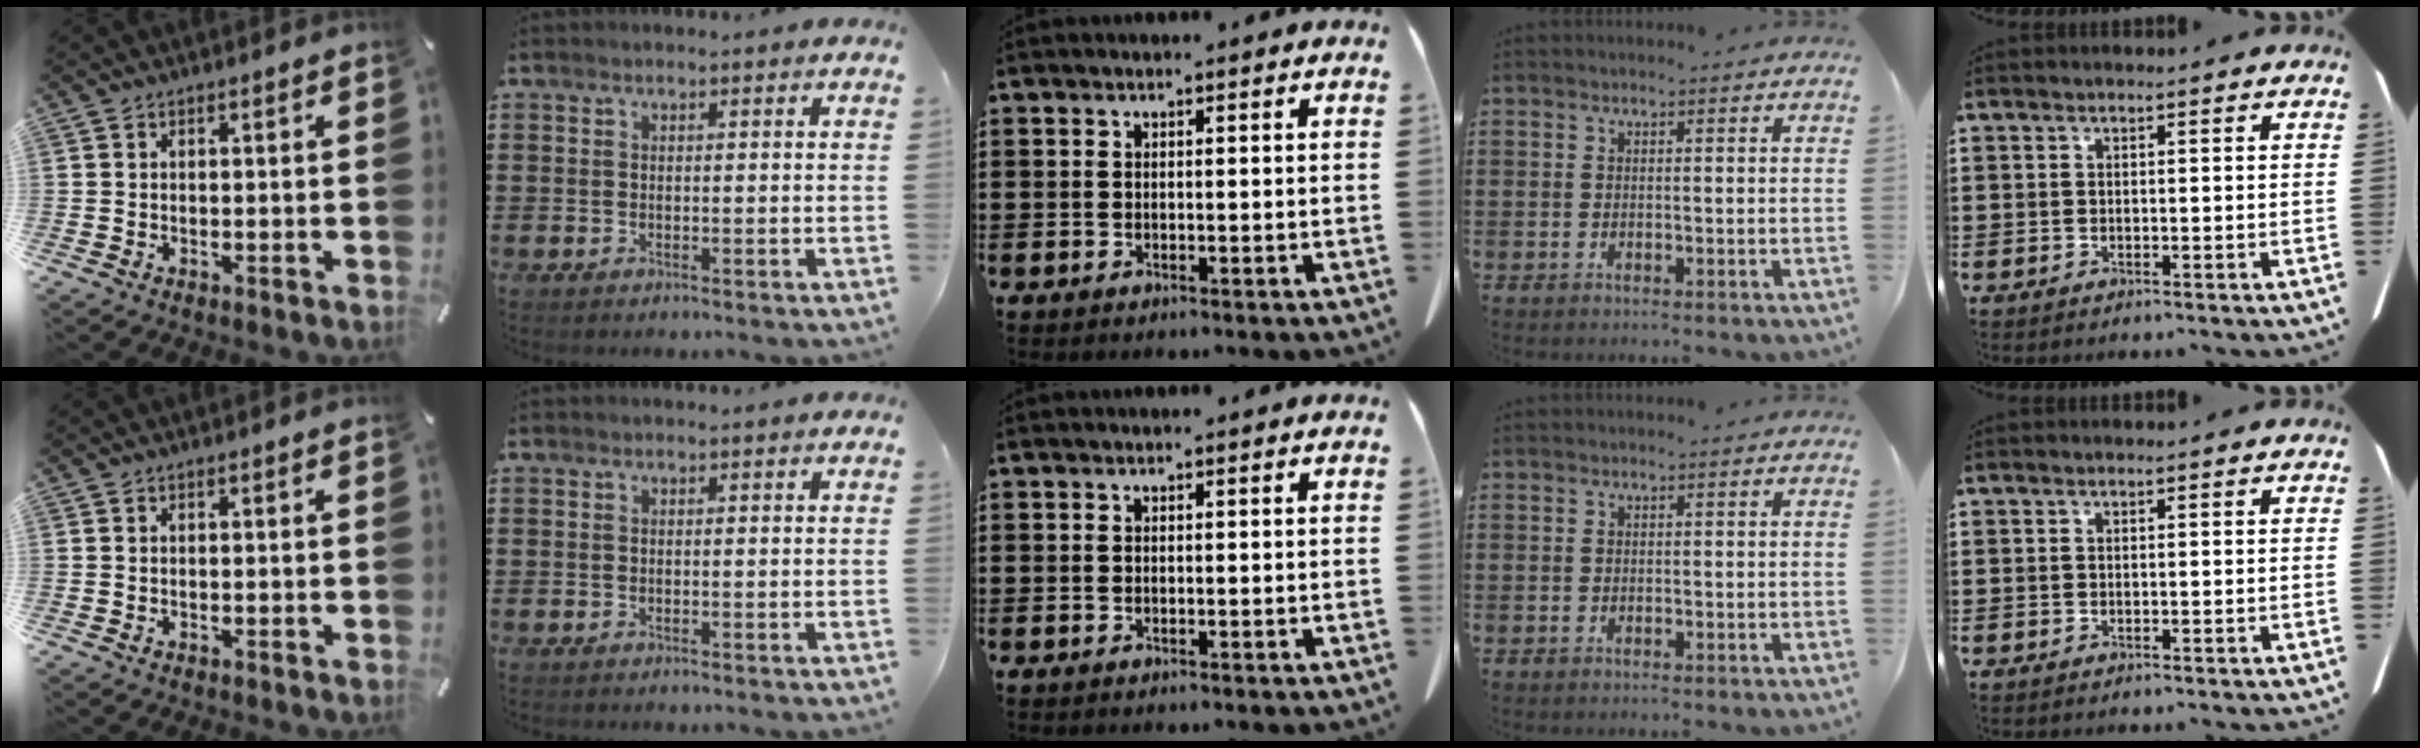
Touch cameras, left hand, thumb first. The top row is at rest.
{}